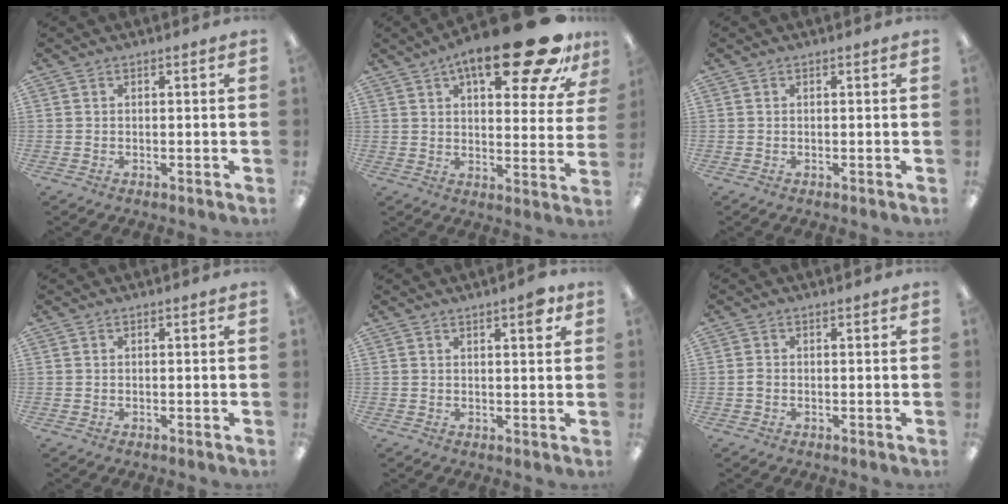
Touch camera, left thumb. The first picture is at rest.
{"total": 22.3, "force": [13.2, 7.4, 16.4], "torque": [-0.226, -0.069, 0.205]}
{"total": 0.0}
{"total": 0.0}
{"total": 3.6, "force": [2.4, 0.8, 2.6], "torque": [-0.032, -0.007, 0.035]}
{"total": 1.1, "force": [-0.2, 0.8, 0.8], "torque": [-0.015, 0.004, -0.005]}